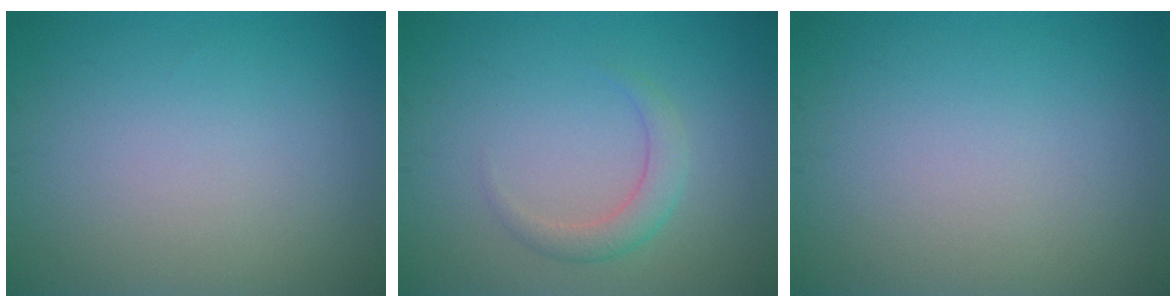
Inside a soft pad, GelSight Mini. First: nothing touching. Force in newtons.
{"total": 2.1, "press": 2.1, "slide": 0.1}
{"total": 0.0}